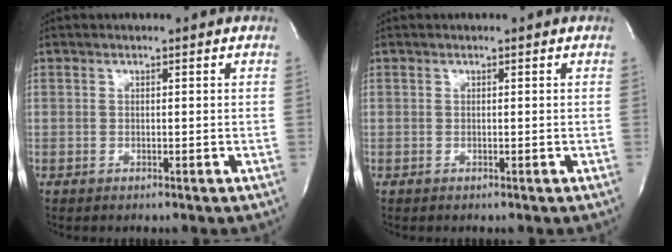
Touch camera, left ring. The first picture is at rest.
{"total": 0.0}